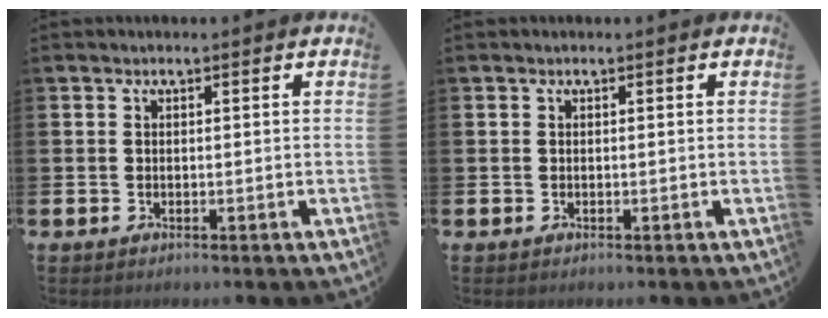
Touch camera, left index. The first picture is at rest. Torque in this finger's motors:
{"motor_torque": [-0.02, 0.01, 0.00, 0.00]}